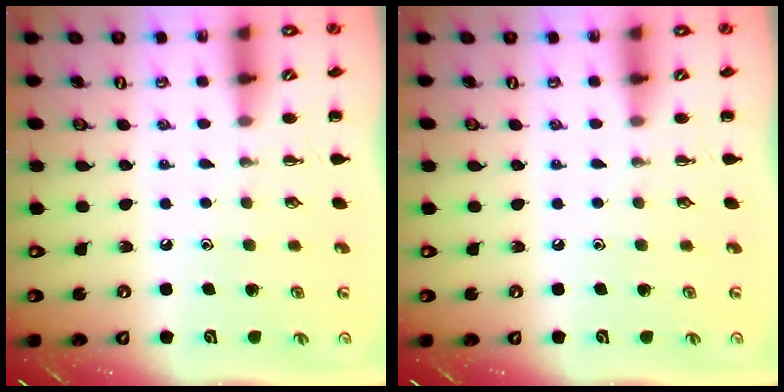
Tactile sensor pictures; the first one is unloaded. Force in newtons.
{"total": 0.0}